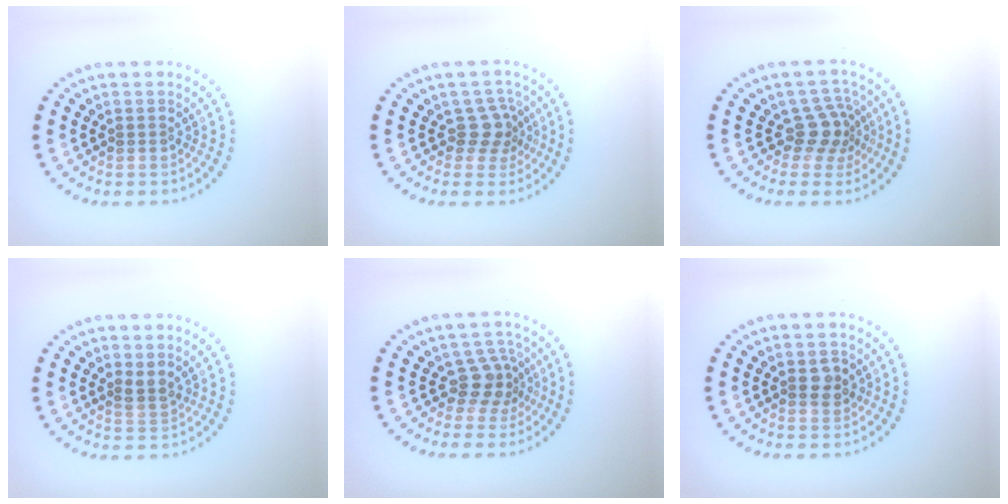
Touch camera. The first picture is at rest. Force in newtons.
{"total": 2.5, "press": 1.8, "slide": 1.6}
{"total": 2.8, "press": 2.0, "slide": 2.0}
{"total": 1.5, "press": 1.3, "slide": 0.9}
{"total": 2.9, "press": 2.2, "slide": 1.8}
{"total": 1.9, "press": 1.8, "slide": 0.3}